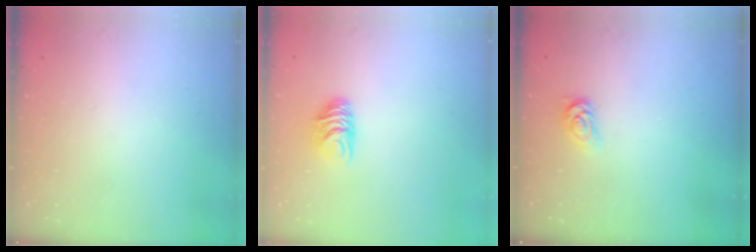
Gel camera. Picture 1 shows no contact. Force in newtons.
{"total": 7.1, "press": 7.1, "slide": 0.5}
{"total": 2.6, "press": 2.6, "slide": 0.4}